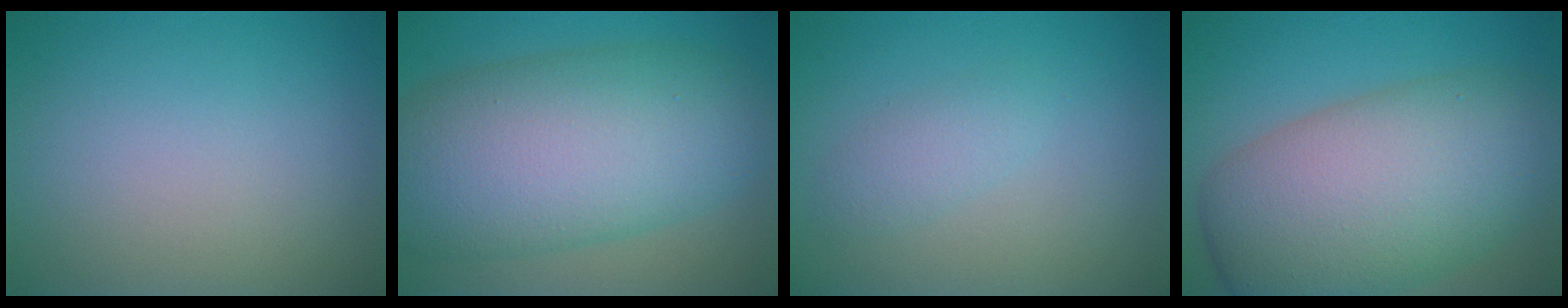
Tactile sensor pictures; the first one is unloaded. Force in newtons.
{"total": 12.7, "press": 12.7, "slide": 0.3}
{"total": 1.8, "press": 1.8, "slide": 0.1}
{"total": 12.4, "press": 12.4, "slide": 0.3}